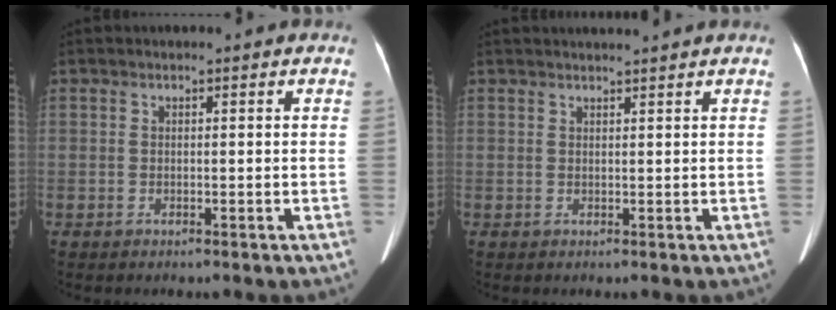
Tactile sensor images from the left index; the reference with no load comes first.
{"total": 3.3, "force": [3.1, -0.7, 1.0], "torque": [-0.011, 0.015, 0.043]}